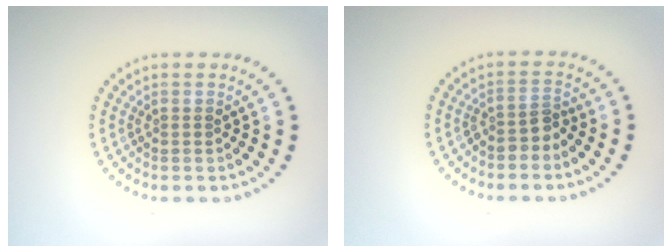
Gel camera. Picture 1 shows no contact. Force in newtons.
{"total": 1.8, "press": 1.3, "slide": 1.2}